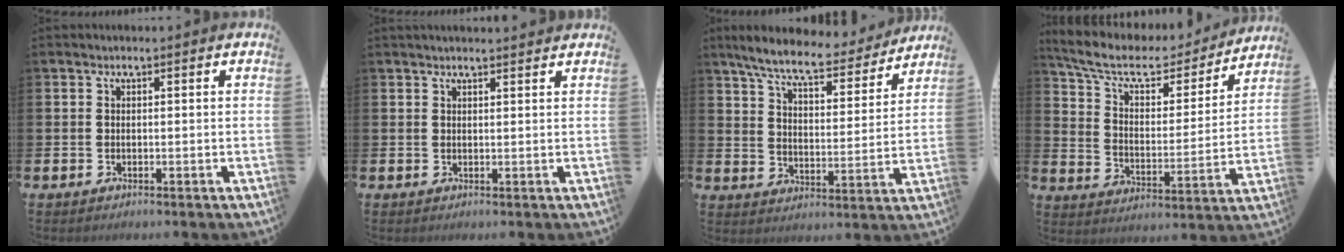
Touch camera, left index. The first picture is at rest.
{"total": 1.5, "force": [1.5, 0.0, 0.2], "torque": [0.006, -0.007, 0.024]}
{"total": 8.4, "force": [7.6, 1.2, 3.4], "torque": [-0.097, -0.041, 0.131]}
{"total": 9.3, "force": [7.7, 3.5, 3.8], "torque": [-0.111, -0.046, 0.129]}